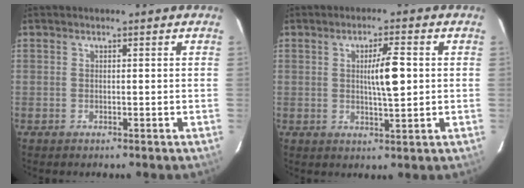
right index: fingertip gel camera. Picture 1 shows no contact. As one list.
[{"total": 5.5, "force": [0.7, 0.6, 5.4], "torque": [-0.090, 0.002, 0.011]}]